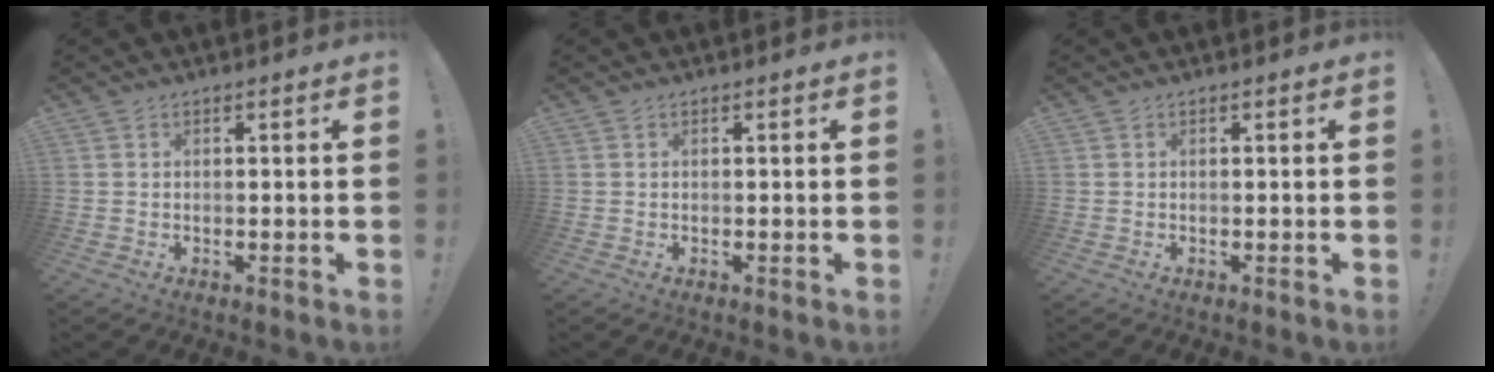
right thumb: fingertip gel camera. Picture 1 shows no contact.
{"total": 0.0}
{"total": 0.0}